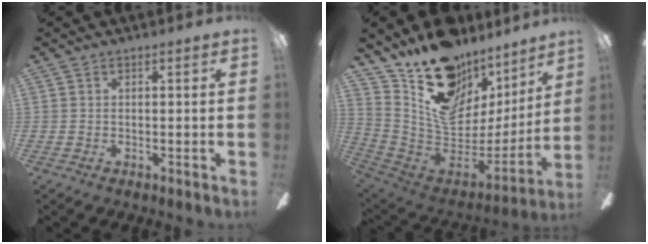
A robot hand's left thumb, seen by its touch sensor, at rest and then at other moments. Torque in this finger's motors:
{"motor_torque": [1.99, 2.16, 1.05, -1.72, 0.10]}